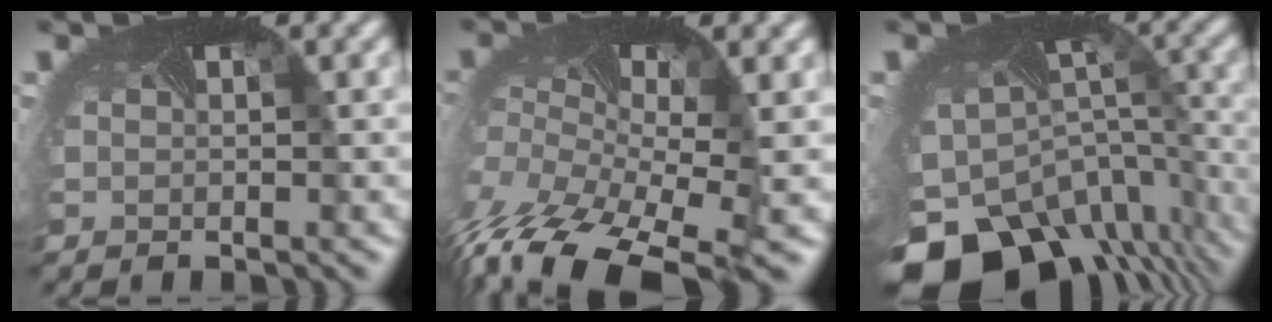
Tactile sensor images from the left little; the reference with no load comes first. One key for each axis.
{"total": 11.6, "fx": -6.9, "fy": 5.5, "fz": 7.6, "tx": -0.204, "ty": -0.056, "tz": -0.105}
{"total": 16.3, "fx": -10.7, "fy": 9.6, "fz": 7.6, "tx": -0.184, "ty": -0.066, "tz": -0.115}